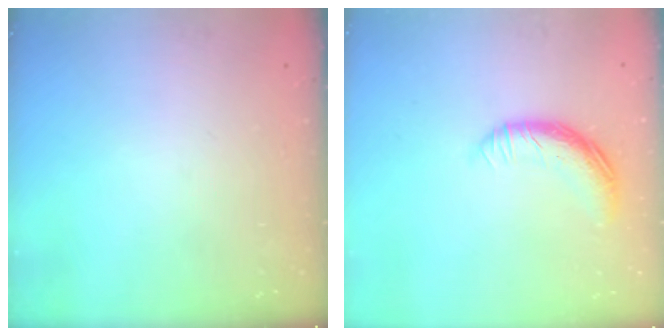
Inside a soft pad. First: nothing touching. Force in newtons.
{"total": 10.7, "press": 10.7, "slide": 0.5}